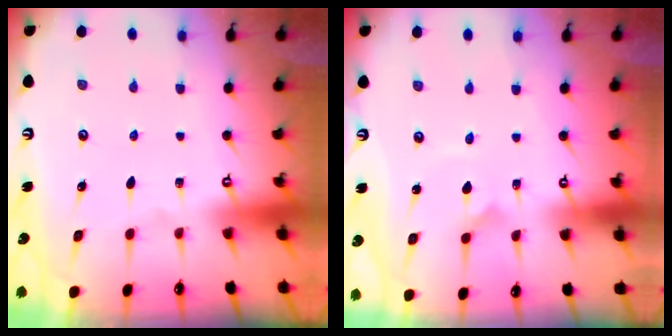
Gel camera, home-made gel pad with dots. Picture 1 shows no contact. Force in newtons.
{"total": 0.0}